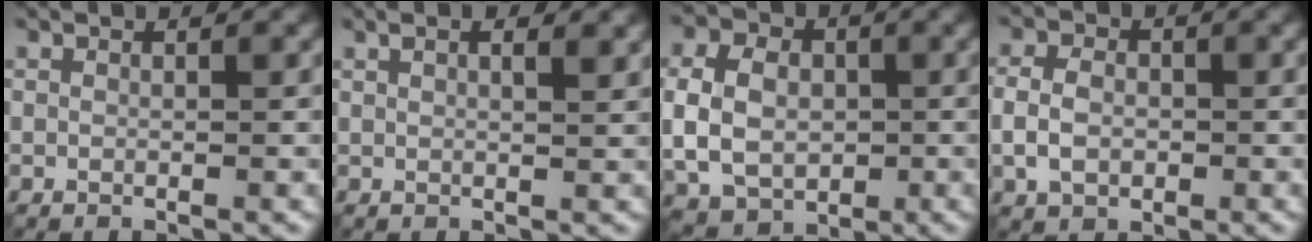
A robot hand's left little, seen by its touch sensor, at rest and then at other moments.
{"total": 4.3, "force": [2.2, 2.0, 3.2], "torque": [-0.037, 0.022, 0.012]}
{"total": 9.0, "force": [-0.6, 7.1, 5.6], "torque": [-0.106, 0.012, -0.025]}
{"total": 3.9, "force": [-1.0, 2.9, 2.3], "torque": [-0.045, -0.003, -0.018]}